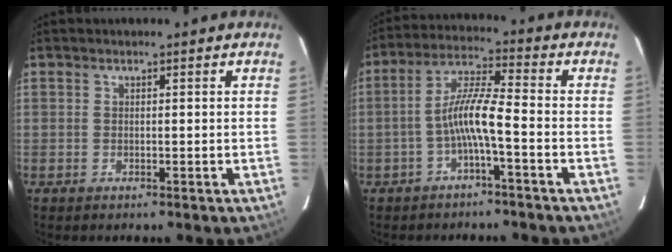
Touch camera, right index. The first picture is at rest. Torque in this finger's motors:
{"motor_torque": [1.13, -0.43, 0.66, 0.15]}